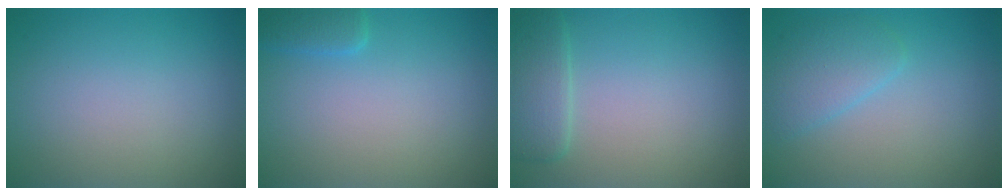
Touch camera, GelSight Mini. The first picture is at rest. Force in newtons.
{"total": 1.6, "press": 1.6, "slide": 0.1}
{"total": 2.4, "press": 1.7, "slide": 1.7}
{"total": 2.7, "press": 2.7, "slide": 0.2}